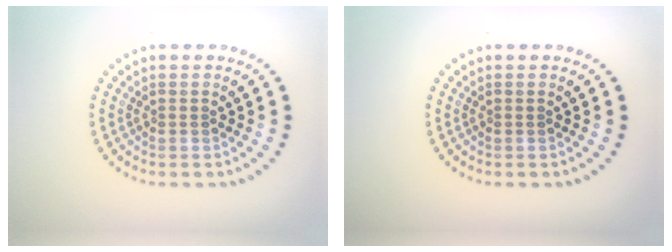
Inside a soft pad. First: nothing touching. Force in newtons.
{"total": 0.0}